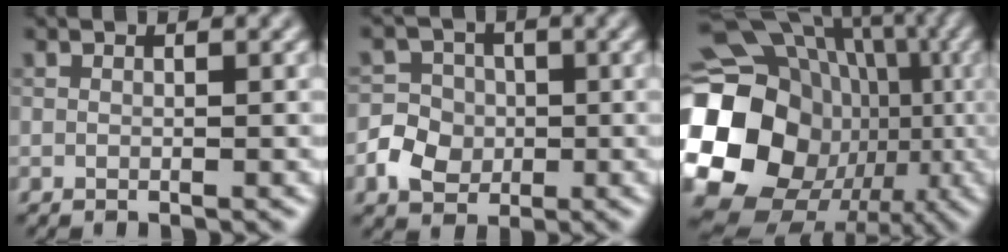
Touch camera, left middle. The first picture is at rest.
{"total": 4.2, "force": [-1.0, 3.7, 1.6], "torque": [-0.012, 0.003, -0.034]}
{"total": 21.7, "force": [-2.0, 19.2, 9.8], "torque": [-0.183, 0.002, -0.059]}